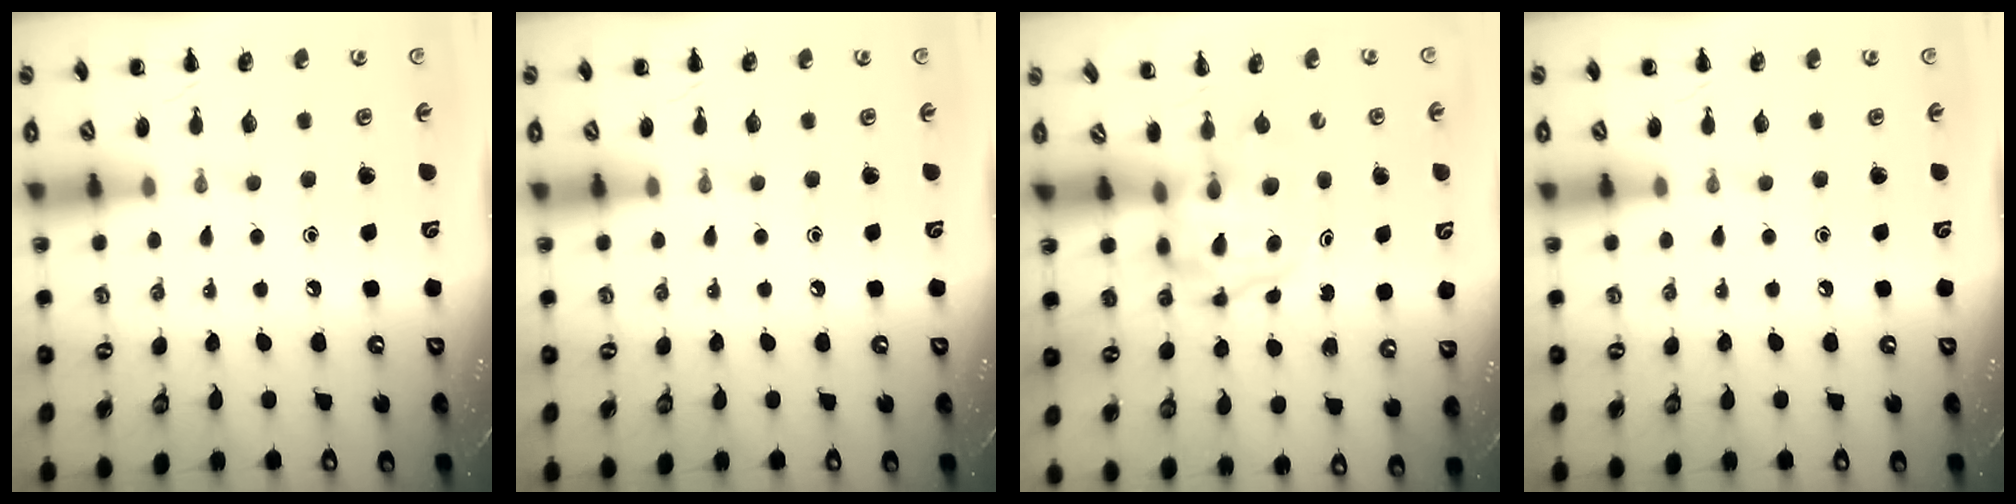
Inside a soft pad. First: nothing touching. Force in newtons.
{"total": 0.0}
{"total": 3.9, "press": 3.8, "slide": 0.6}
{"total": 0.0}